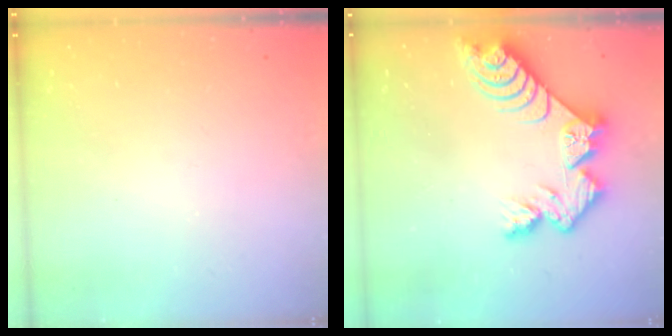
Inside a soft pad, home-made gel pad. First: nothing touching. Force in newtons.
{"total": 11.8, "press": 11.8, "slide": 1.1}